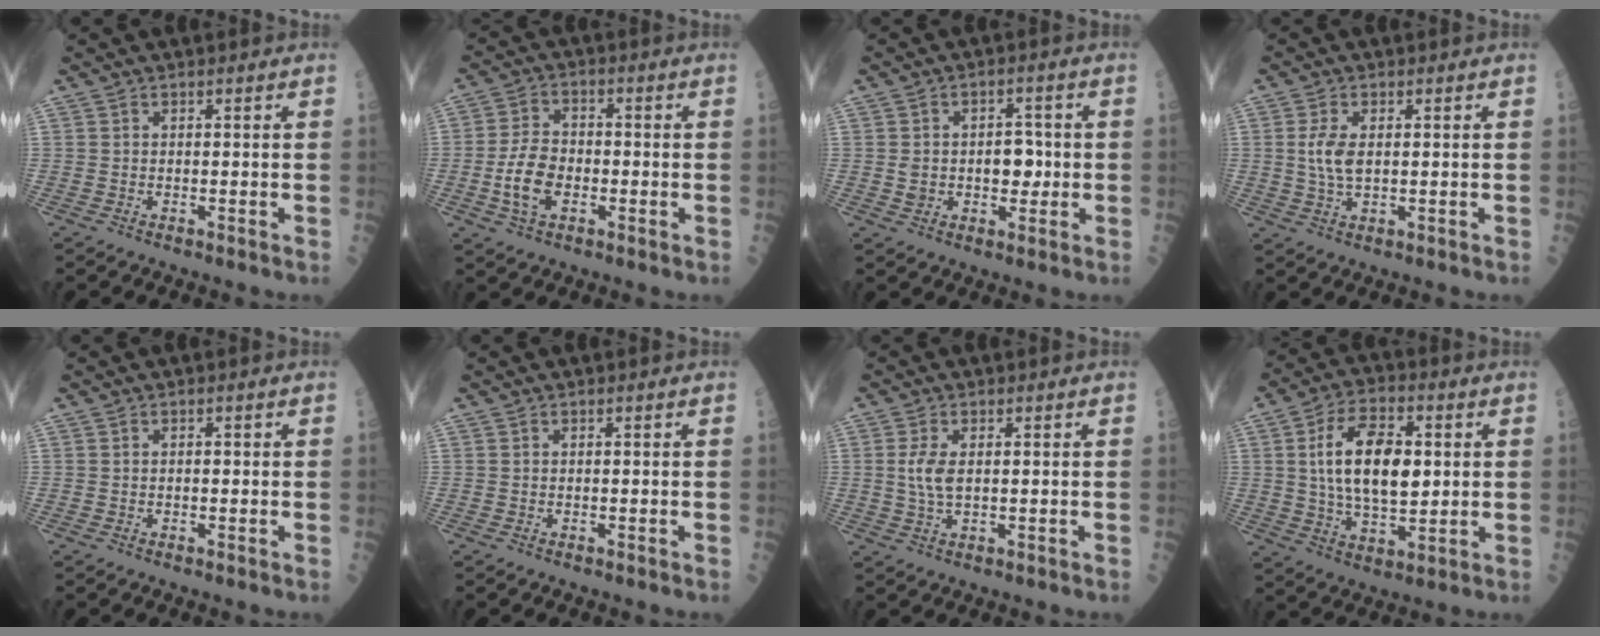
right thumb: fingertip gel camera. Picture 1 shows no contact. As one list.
[{"total": 8.0, "force": [-1.9, 4.9, 6.0], "torque": [-0.106, 0.013, -0.040]}, {"total": 6.5, "force": [-0.2, 4.7, 4.5], "torque": [-0.037, 0.010, 0.001]}, {"total": 4.8, "force": [0.6, 2.3, 4.1], "torque": [-0.086, -0.004, 0.013]}, {"total": 0.5, "force": [0.0, 0.3, 0.4], "torque": [-0.008, -0.001, 0.001]}, {"total": 0.0}, {"total": 4.1, "force": [0.5, 1.8, 3.6], "torque": [-0.080, -0.003, 0.013]}, {"total": 15.1, "force": [2.2, 7.8, 12.7], "torque": [-0.203, -0.003, 0.039]}]